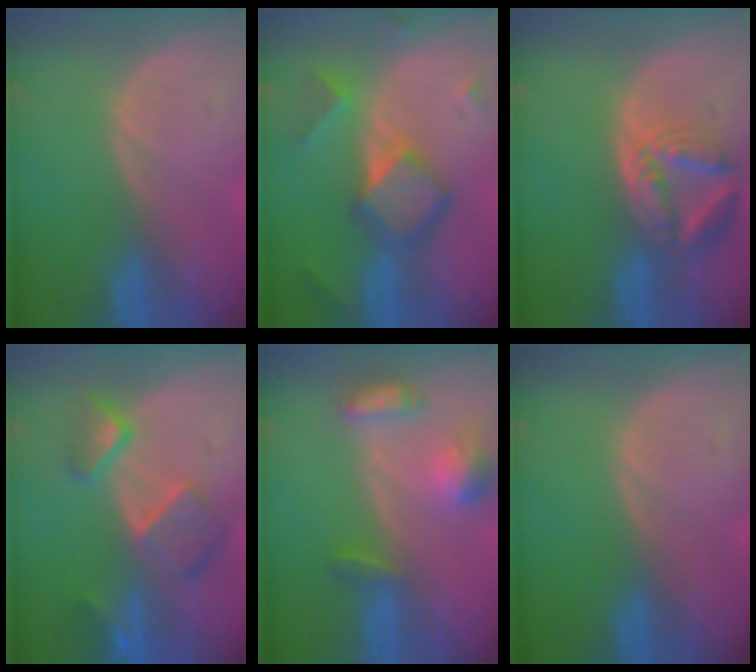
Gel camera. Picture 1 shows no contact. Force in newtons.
{"total": 7.7, "press": 7.7, "slide": 0.7}
{"total": 8.2, "press": 7.2, "slide": 3.9}
{"total": 7.9, "press": 6.8, "slide": 4.1}
{"total": 6.2, "press": 6.2, "slide": 0.4}
{"total": 0.0}